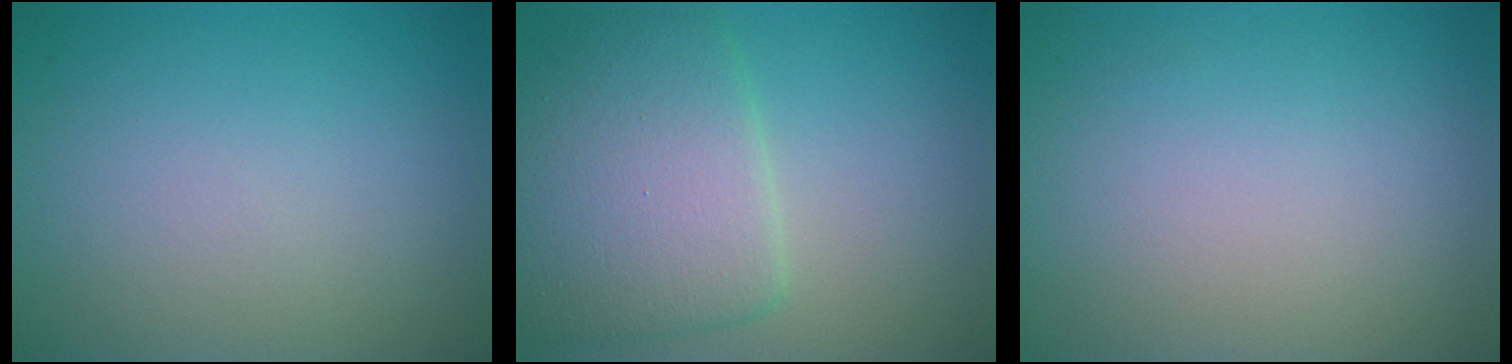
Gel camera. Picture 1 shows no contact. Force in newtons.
{"total": 6.6, "press": 6.6, "slide": 0.3}
{"total": 0.0}